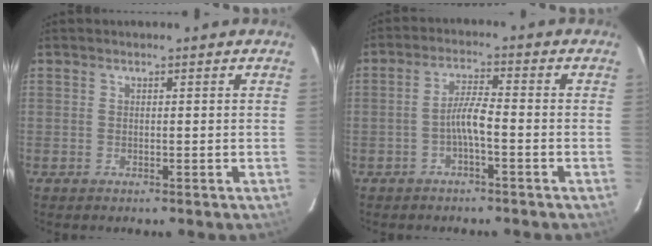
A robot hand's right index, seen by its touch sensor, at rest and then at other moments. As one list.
[{"total": 4.0, "force": [-1.8, 0.2, 3.5], "torque": [-0.074, 0.009, -0.035]}]